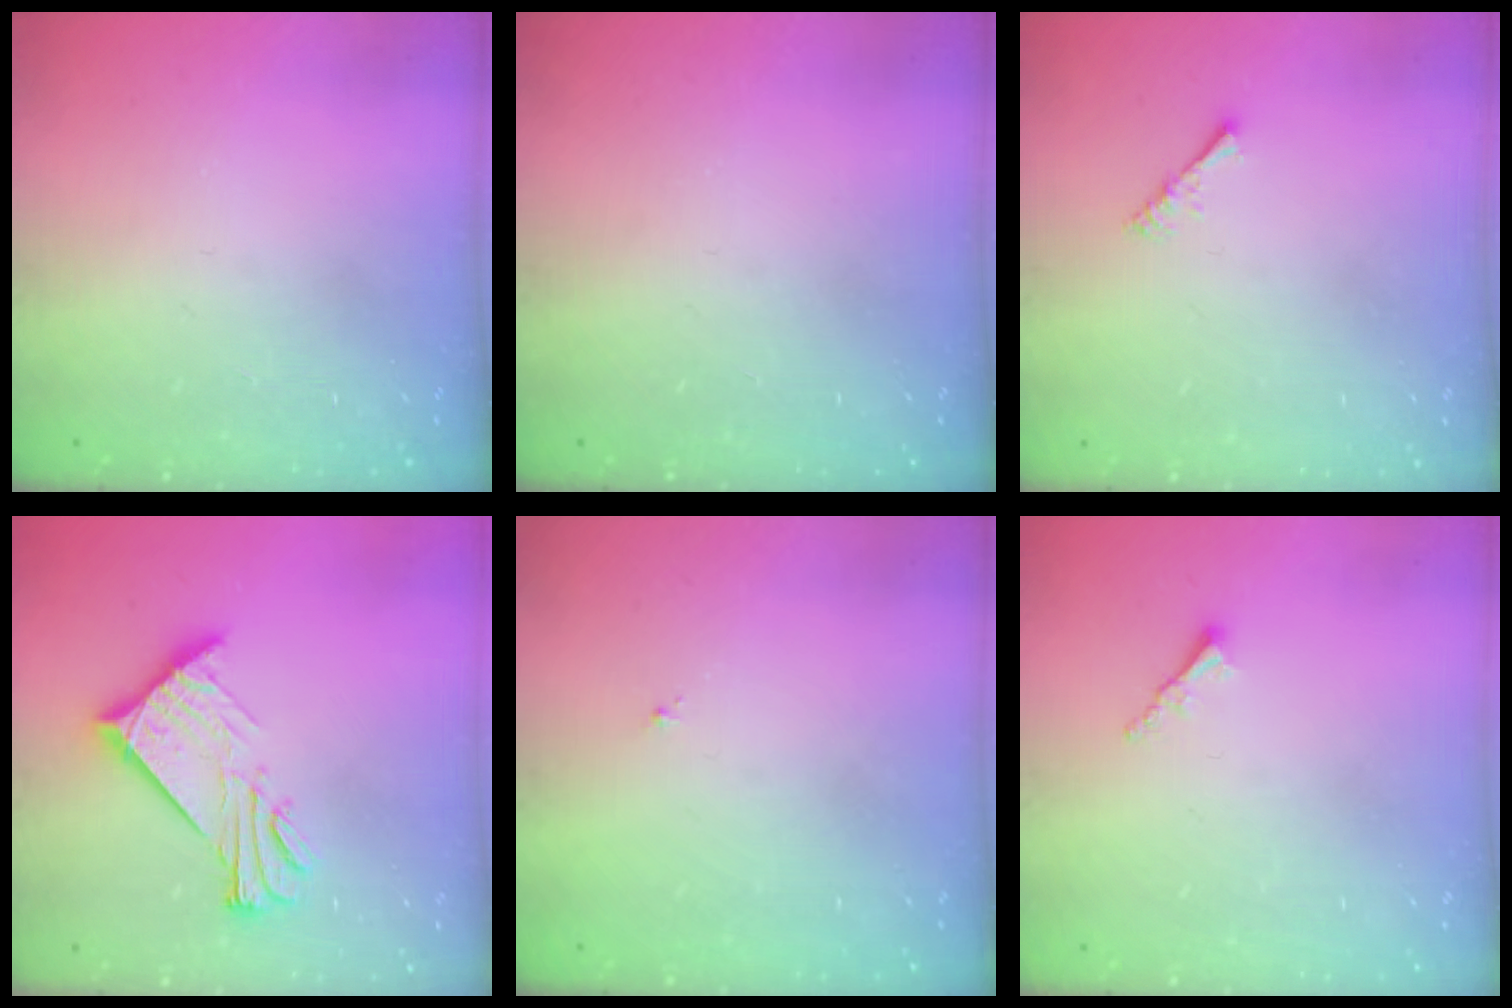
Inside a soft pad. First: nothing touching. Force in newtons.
{"total": 0.0}
{"total": 2.0, "press": 1.9, "slide": 0.4}
{"total": 12.0, "press": 12.0, "slide": 0.6}
{"total": 0.8, "press": 0.7, "slide": 0.3}
{"total": 1.7, "press": 1.7, "slide": 0.3}